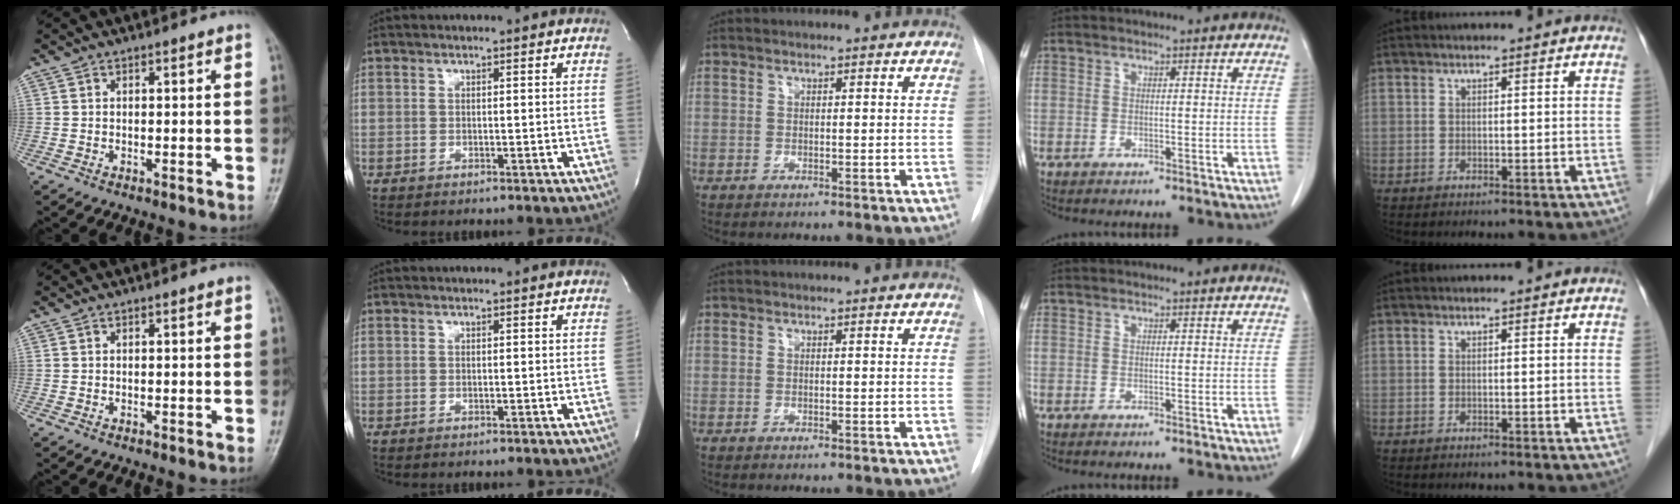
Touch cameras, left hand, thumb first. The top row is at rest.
{}